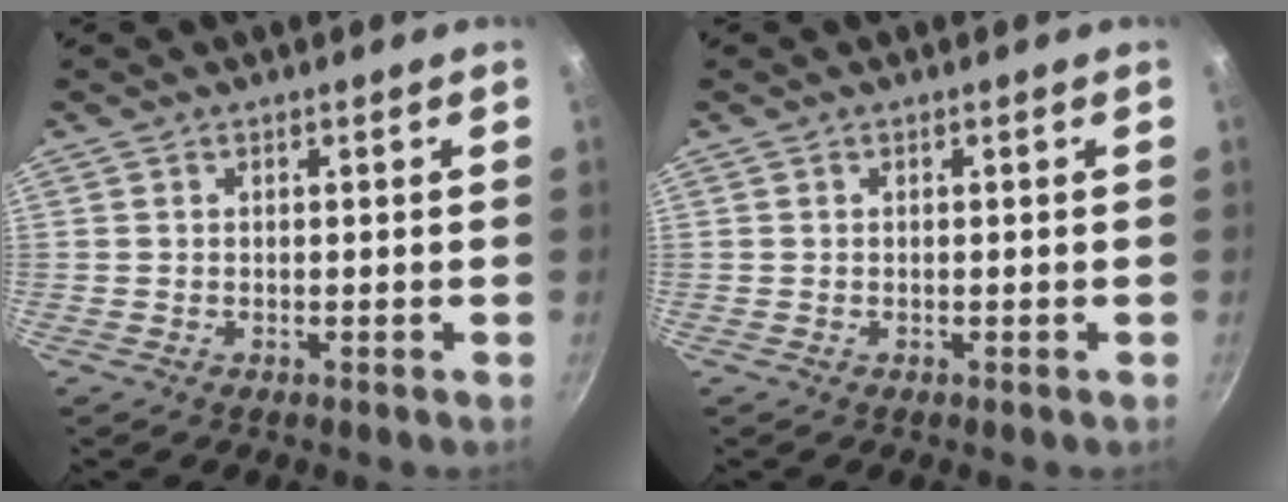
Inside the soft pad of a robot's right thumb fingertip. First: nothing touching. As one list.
[{"total": 0.0}]